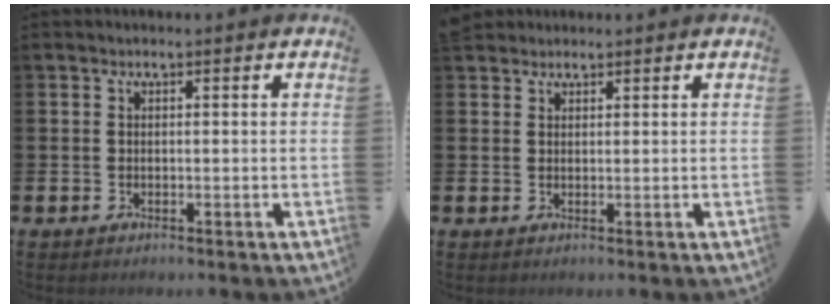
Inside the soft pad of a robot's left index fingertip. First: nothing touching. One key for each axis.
{"total": 1.9, "fx": 1.8, "fy": 0.7, "fz": -0.2, "tx": 0.014, "ty": -0.002, "tz": 0.031}